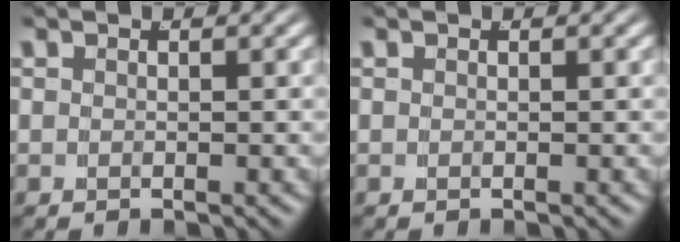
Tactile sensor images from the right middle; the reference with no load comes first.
{"total": 0.0}